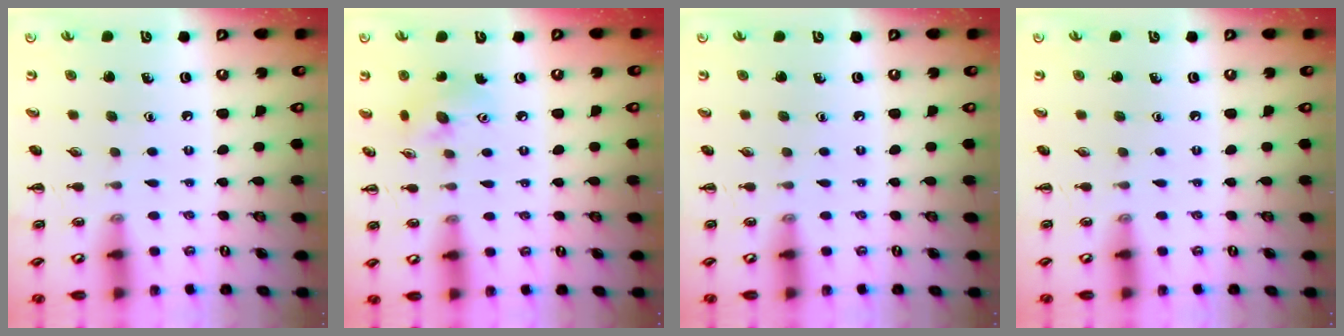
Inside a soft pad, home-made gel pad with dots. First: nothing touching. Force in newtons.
{"total": 8.3, "press": 8.3, "slide": 0.7}
{"total": 0.0}
{"total": 0.0}